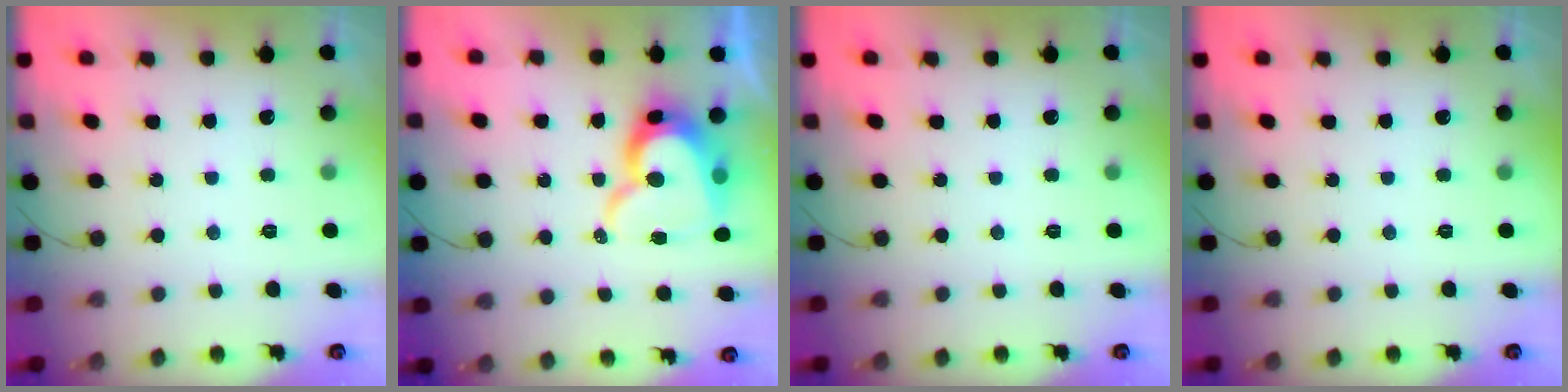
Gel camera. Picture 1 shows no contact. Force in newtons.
{"total": 15.3, "press": 15.2, "slide": 1.7}
{"total": 0.0}
{"total": 0.0}